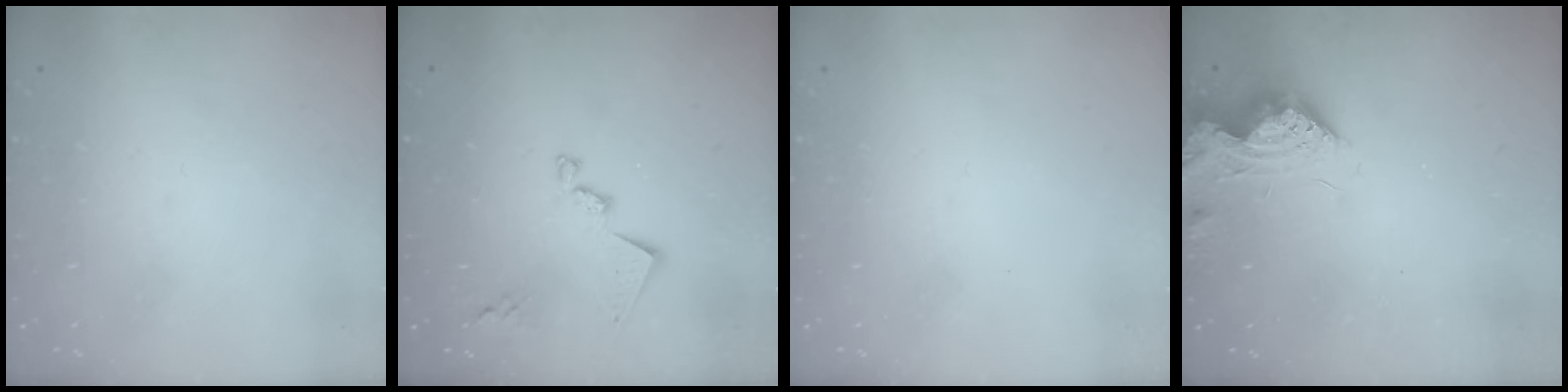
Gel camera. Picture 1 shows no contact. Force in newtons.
{"total": 12.4, "press": 12.4, "slide": 0.5}
{"total": 0.0}
{"total": 10.6, "press": 10.6, "slide": 0.2}